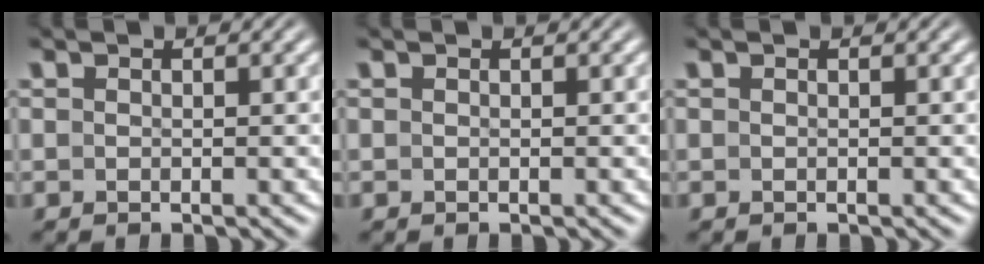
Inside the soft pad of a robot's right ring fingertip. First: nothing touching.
{"total": 0.0}
{"total": 1.4, "force": [-0.3, -1.3, -0.4], "torque": [0.016, -0.011, 0.005]}